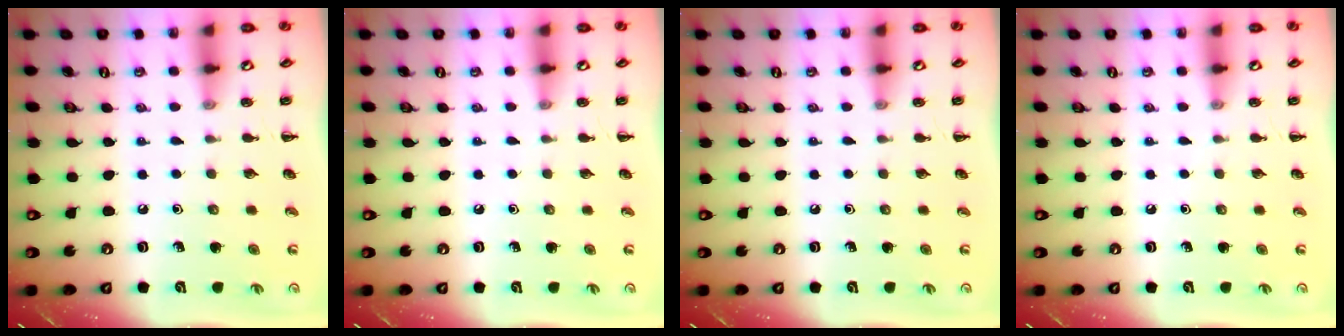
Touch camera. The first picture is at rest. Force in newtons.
{"total": 0.0}
{"total": 0.0}
{"total": 0.0}